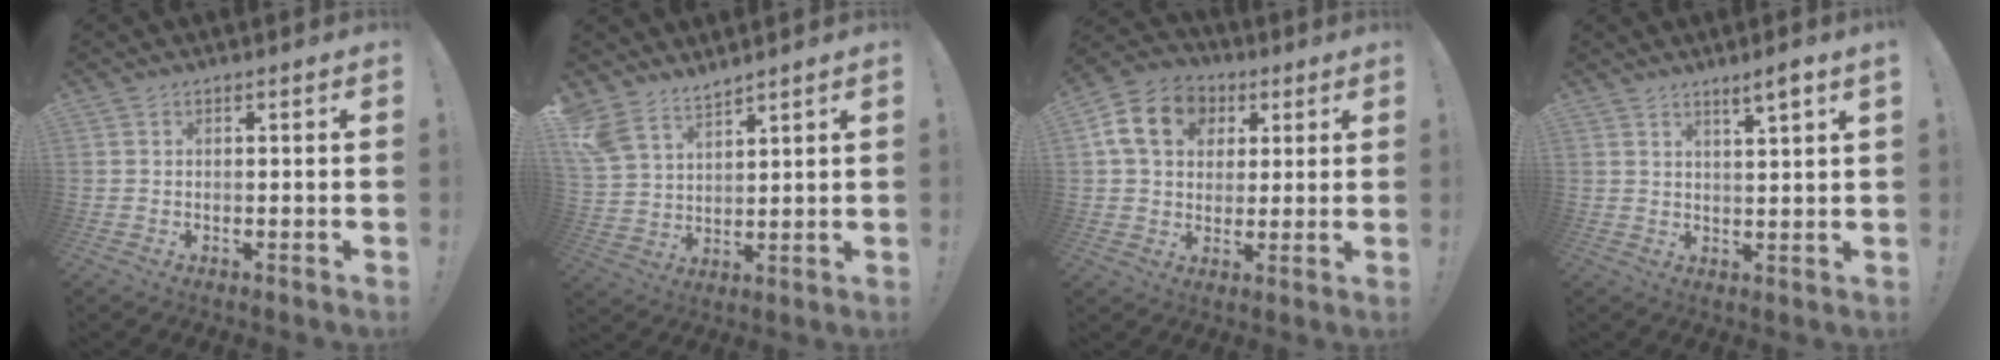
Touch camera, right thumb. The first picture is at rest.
{"total": 8.5, "force": [7.3, 3.7, 2.3], "torque": [-0.058, -0.044, 0.149]}
{"total": 14.6, "force": [4.8, 11.6, 7.4], "torque": [-0.106, -0.003, 0.098]}
{"total": 4.4, "force": [3.1, -0.3, 3.1], "torque": [-0.040, -0.020, 0.047]}